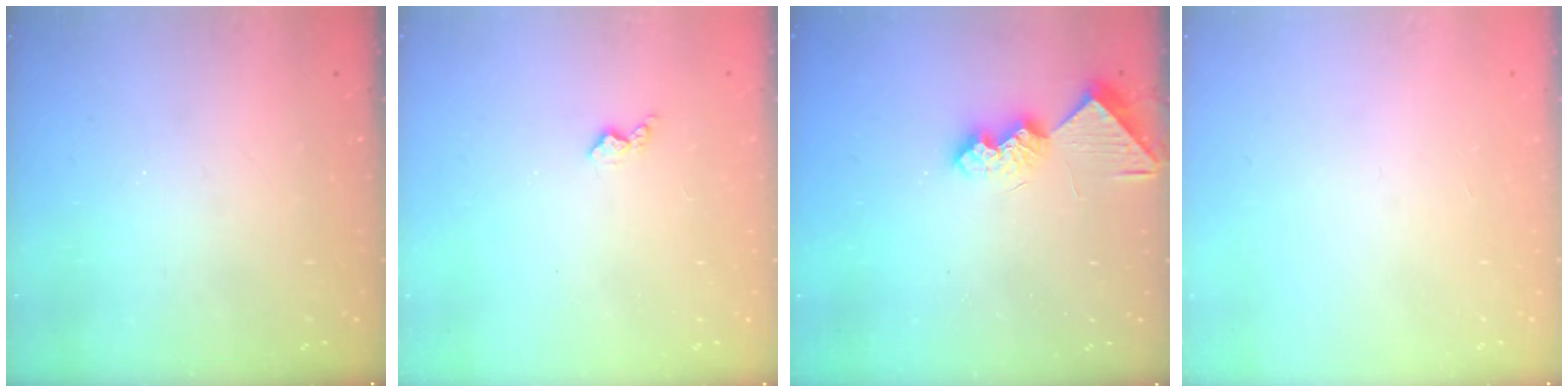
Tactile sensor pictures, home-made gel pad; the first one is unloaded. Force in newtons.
{"total": 2.9, "press": 2.9, "slide": 0.5}
{"total": 9.2, "press": 9.2, "slide": 0.5}
{"total": 0.0}